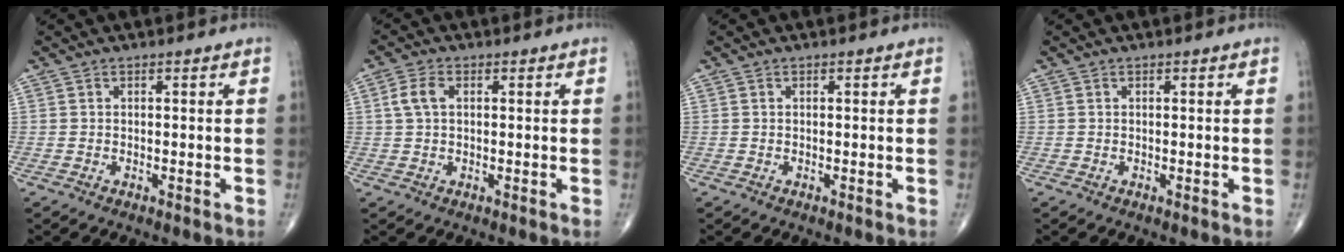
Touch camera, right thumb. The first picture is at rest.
{"total": 3.8, "force": [0.9, 2.3, 2.9], "torque": [-0.069, 0.009, 0.016]}
{"total": 0.0}
{"total": 0.0}